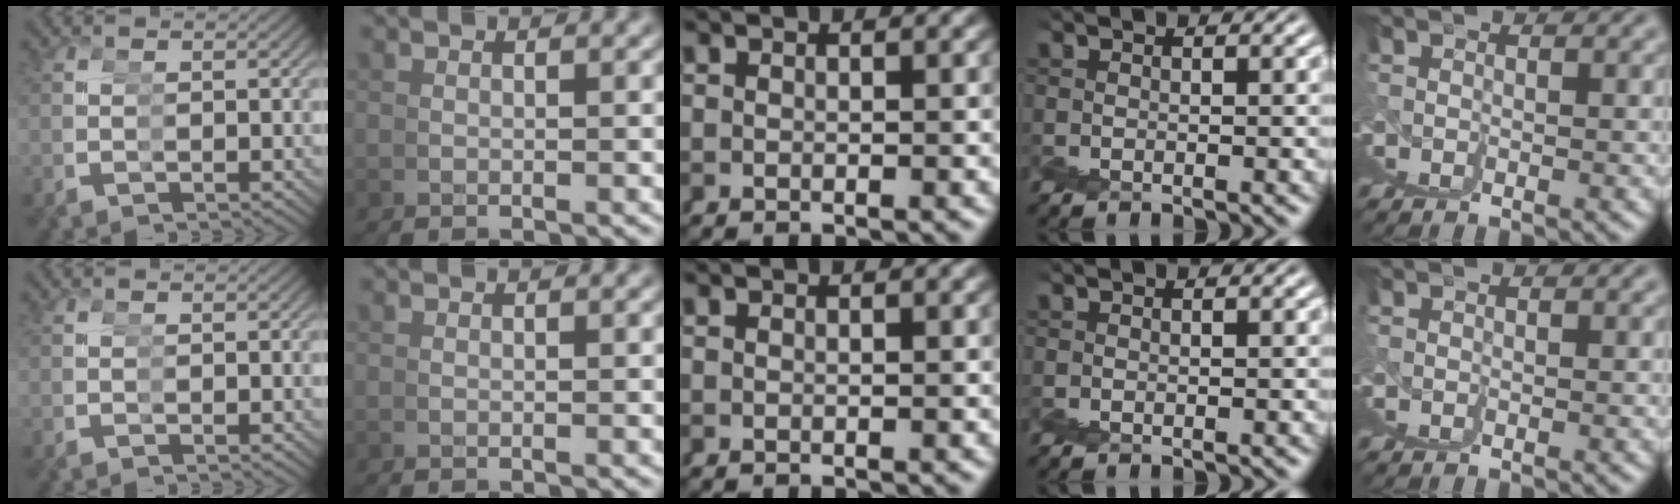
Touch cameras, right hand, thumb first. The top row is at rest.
{}